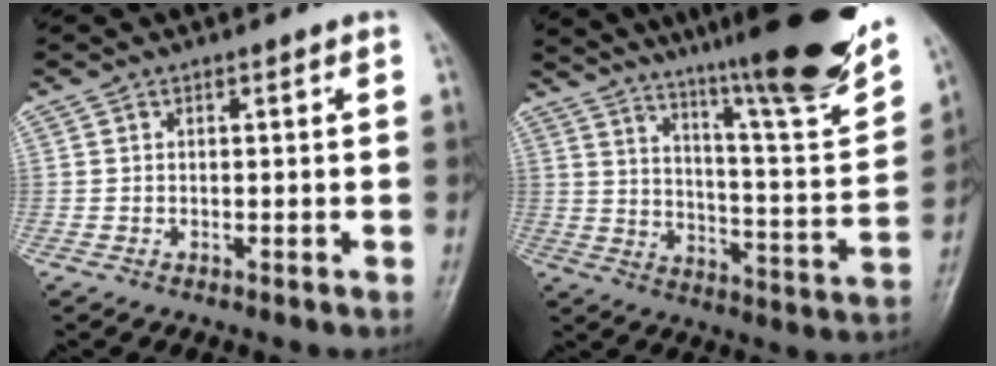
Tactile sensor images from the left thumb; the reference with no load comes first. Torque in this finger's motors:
{"motor_torque": [1.44, 0.00, 1.30, -1.46, 0.09]}